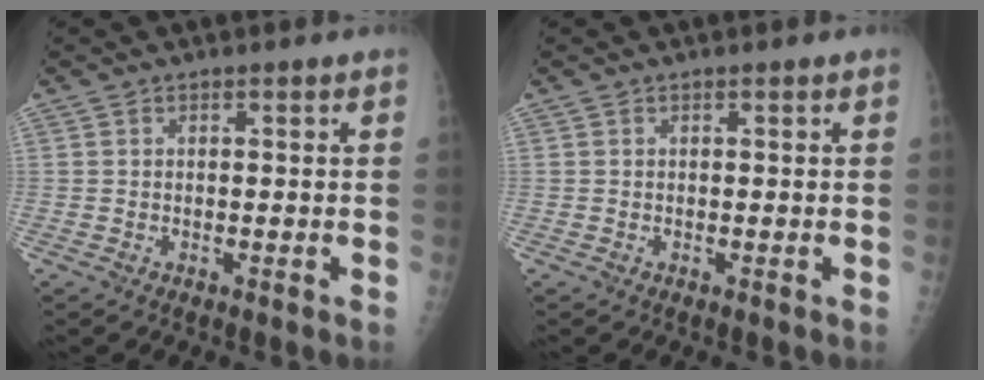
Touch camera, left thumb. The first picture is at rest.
{"total": 0.0}